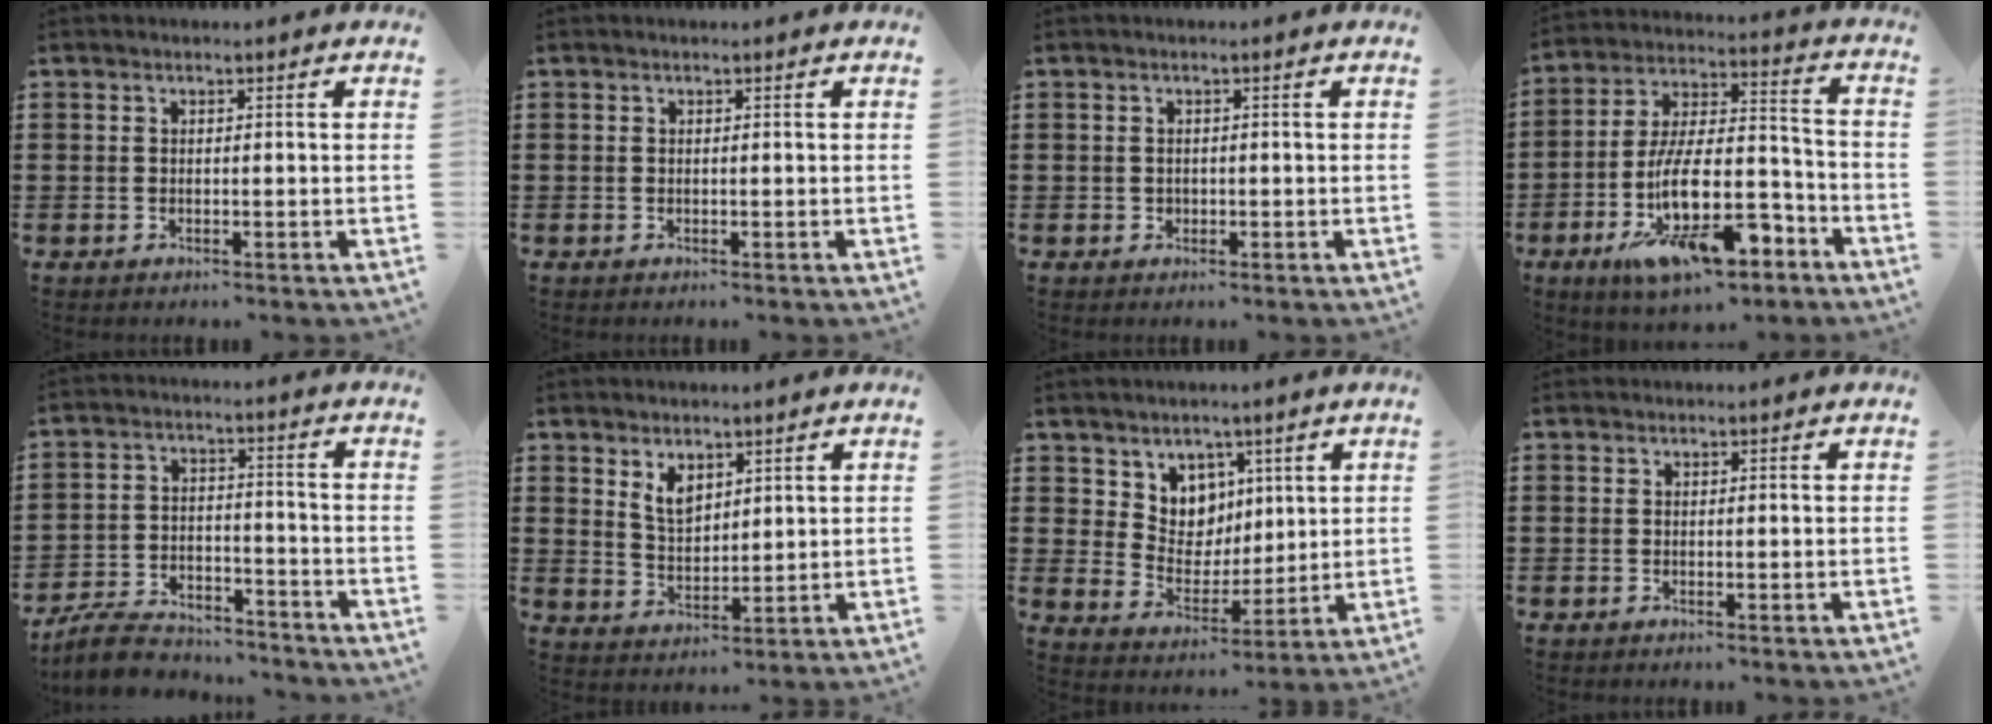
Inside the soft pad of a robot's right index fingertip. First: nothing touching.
{"total": 0.0}
{"total": 0.8, "force": [0.0, 0.8, 0.2], "torque": [-0.008, 0.004, 0.000]}
{"total": 17.3, "force": [-9.3, 6.1, 13.2], "torque": [-0.252, 0.022, -0.157]}
{"total": 5.7, "force": [-5.4, 1.0, 1.3], "torque": [-0.040, 0.005, -0.108]}
{"total": 4.3, "force": [2.7, 2.4, 2.3], "torque": [-0.055, 0.004, 0.049]}
{"total": 6.6, "force": [4.2, 5.1, -0.1], "torque": [-0.032, -0.023, 0.079]}
{"total": 0.0}